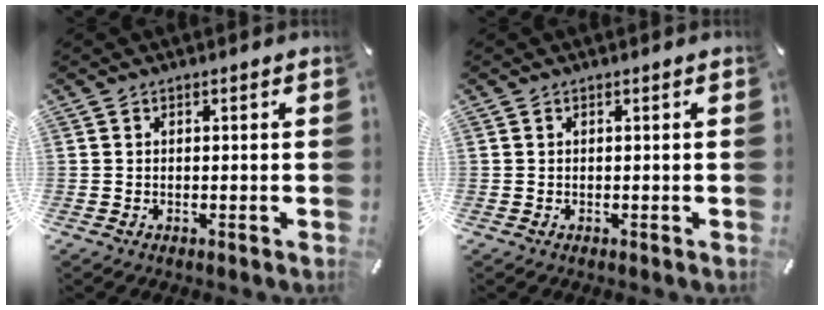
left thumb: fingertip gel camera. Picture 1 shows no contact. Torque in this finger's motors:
{"motor_torque": [0.02, 0.02, 0.01, -0.07, 0.00]}